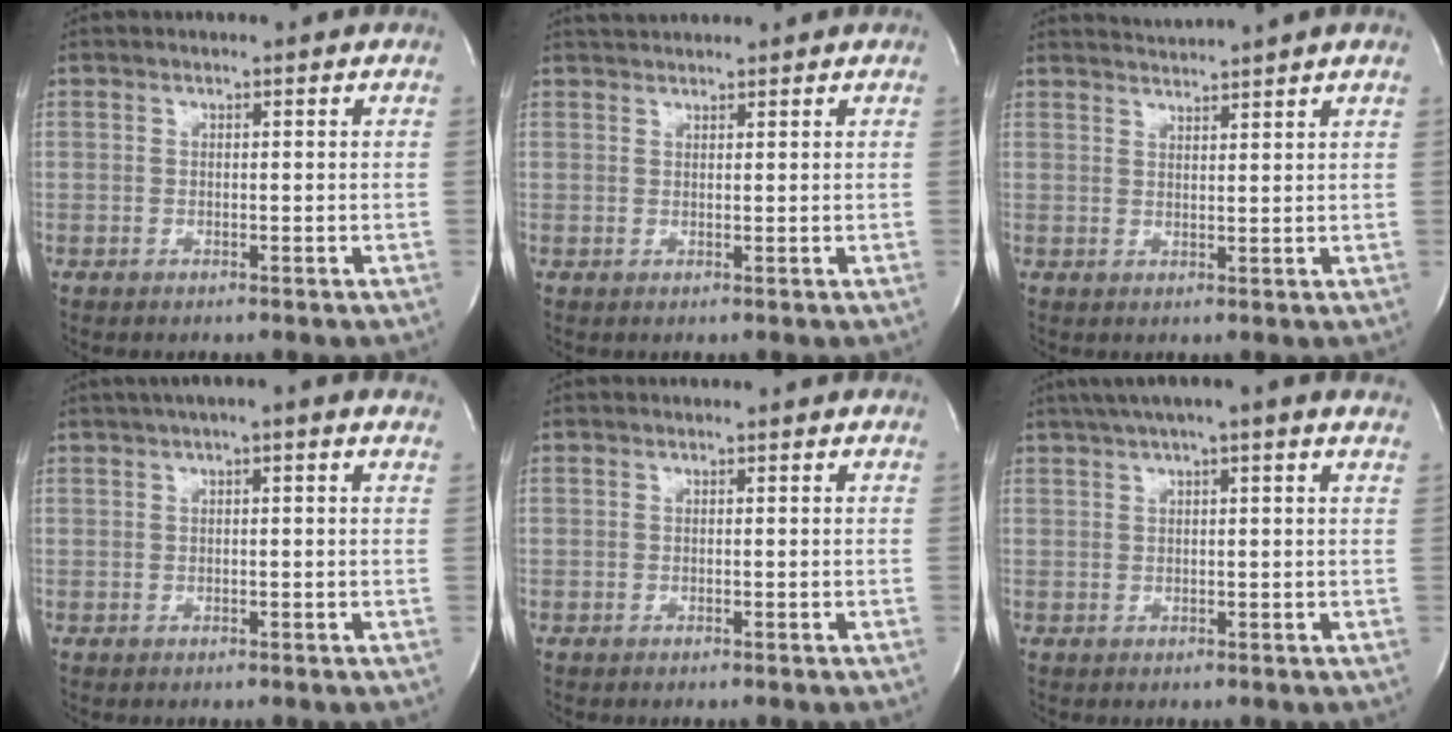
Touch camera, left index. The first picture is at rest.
{"total": 2.7, "force": [2.7, 0.1, 0.5], "torque": [-0.012, 0.021, 0.050]}
{"total": 4.0, "force": [3.6, -1.7, 0.6], "torque": [-0.010, -0.003, 0.059]}
{"total": 5.0, "force": [3.0, 0.4, 4.0], "torque": [-0.064, 0.029, 0.041]}
{"total": 0.0}
{"total": 8.7, "force": [6.3, 0.4, 6.1], "torque": [-0.102, 0.038, 0.084]}